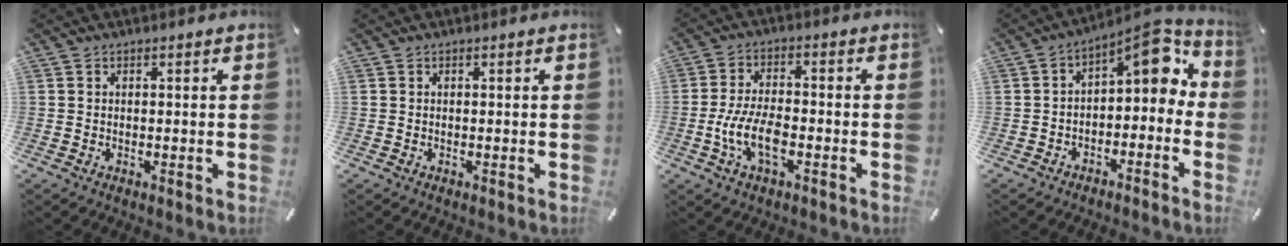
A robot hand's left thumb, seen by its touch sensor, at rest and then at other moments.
{"total": 0.0}
{"total": 8.6, "force": [-2.9, 3.9, 7.1], "torque": [-0.154, 0.000, -0.052]}
{"total": 7.3, "force": [2.8, 3.8, 5.6], "torque": [-0.067, -0.038, 0.039]}